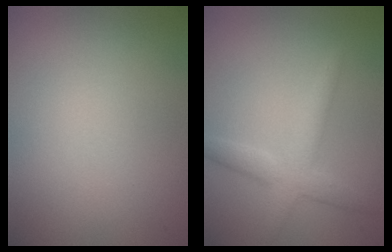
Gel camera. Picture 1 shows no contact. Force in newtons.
{"total": 3.3, "press": 3.3, "slide": 0.1}